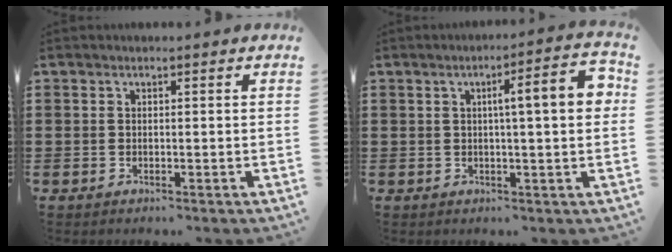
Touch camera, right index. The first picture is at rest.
{"total": 7.6, "force": [1.2, 1.1, 7.5], "torque": [-0.115, -0.004, 0.010]}